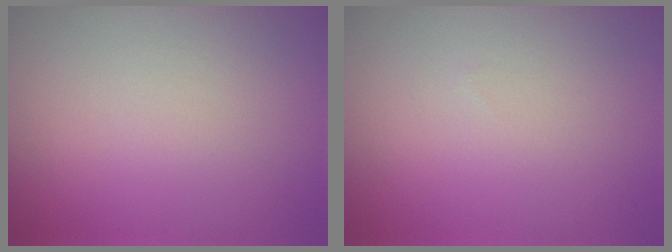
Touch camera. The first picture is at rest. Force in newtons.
{"total": 0.0}